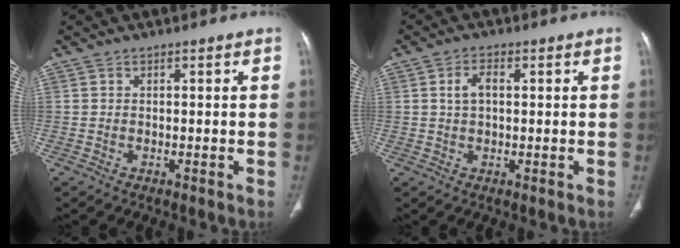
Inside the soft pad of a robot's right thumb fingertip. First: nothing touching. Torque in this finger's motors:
{"motor_torque": [-0.39, -0.38, 0.10, 0.00, 0.09]}